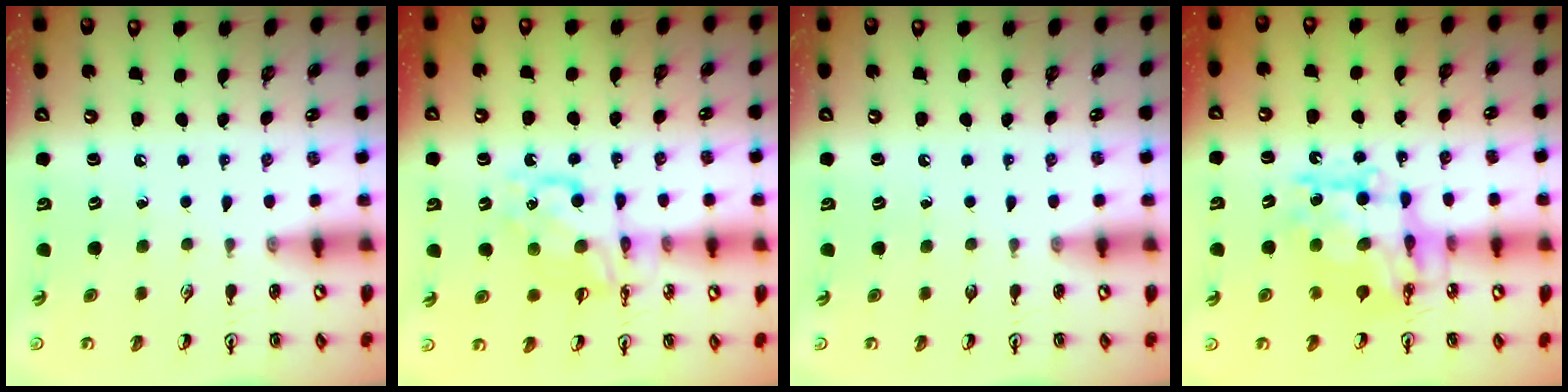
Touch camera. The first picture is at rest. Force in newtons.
{"total": 9.9, "press": 9.8, "slide": 0.9}
{"total": 0.0}
{"total": 11.7, "press": 11.6, "slide": 0.5}